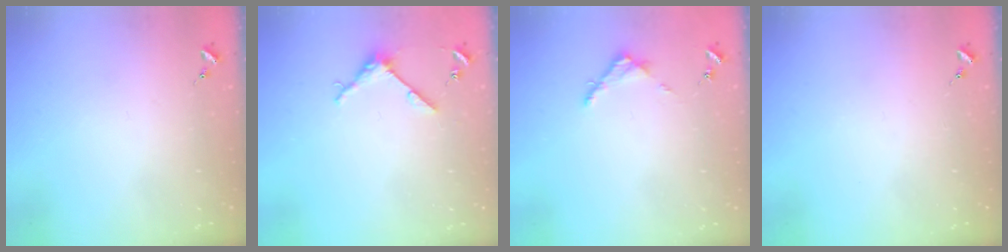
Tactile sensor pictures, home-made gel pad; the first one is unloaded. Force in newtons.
{"total": 4.0, "press": 4.0, "slide": 0.4}
{"total": 3.6, "press": 3.6, "slide": 0.3}
{"total": 0.0}